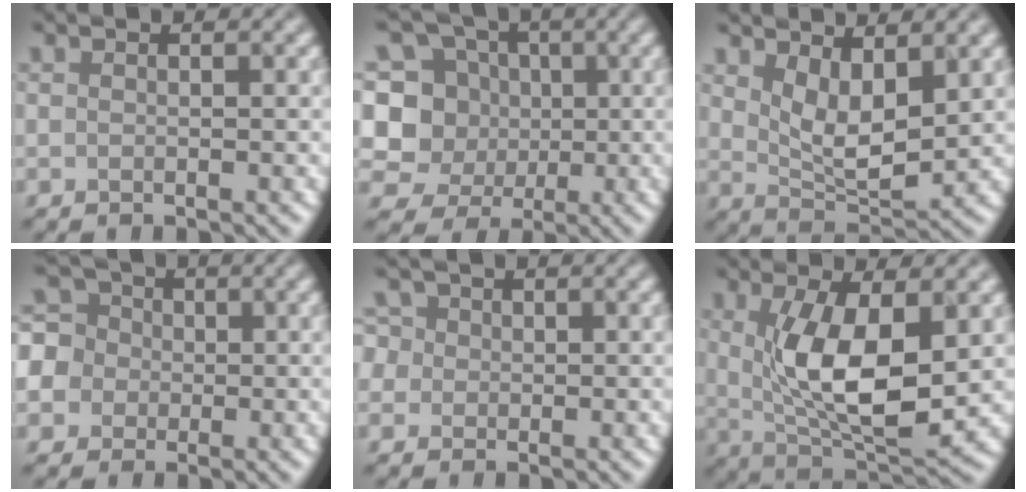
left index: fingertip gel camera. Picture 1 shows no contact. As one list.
[{"total": 9.3, "force": [0.8, 8.8, 3.1], "torque": [-0.099, 0.035, 0.015]}, {"total": 3.5, "force": [1.2, 1.6, 2.9], "torque": [-0.067, -0.012, 0.047]}, {"total": 8.2, "force": [-1.9, 7.7, 2.3], "torque": [-0.072, 0.023, -0.053]}, {"total": 2.8, "force": [0.9, 2.5, 0.9], "torque": [-0.035, 0.024, 0.015]}, {"total": 7.7, "force": [0.1, 3.0, 7.1], "torque": [-0.143, -0.015, 0.029]}]